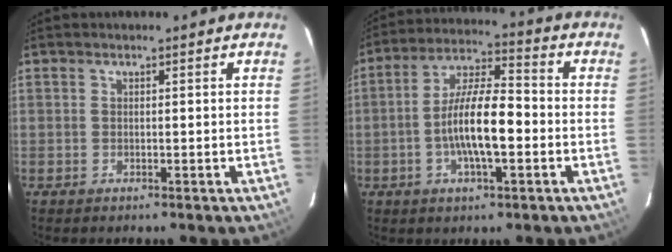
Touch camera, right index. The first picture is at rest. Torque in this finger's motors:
{"motor_torque": [1.58, -0.56, 0.84, 0.21]}